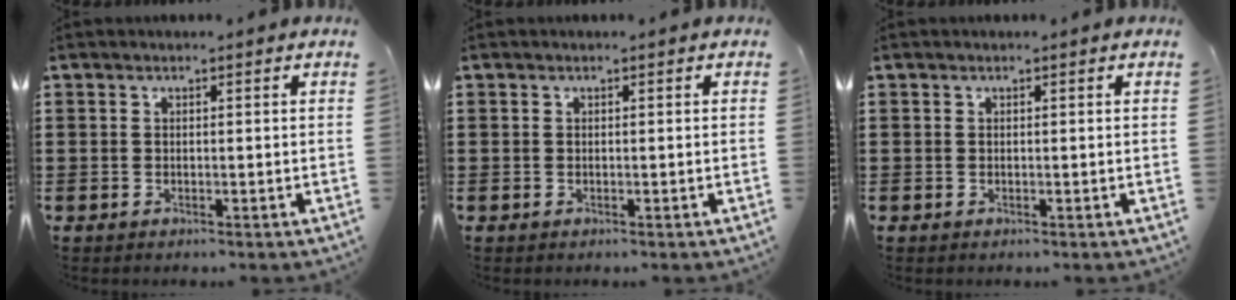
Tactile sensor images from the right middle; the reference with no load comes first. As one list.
[{"total": 0.0}, {"total": 0.0}]